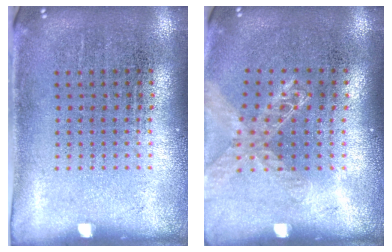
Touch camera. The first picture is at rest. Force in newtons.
{"total": 1.3, "press": 1.3, "slide": 0.2}